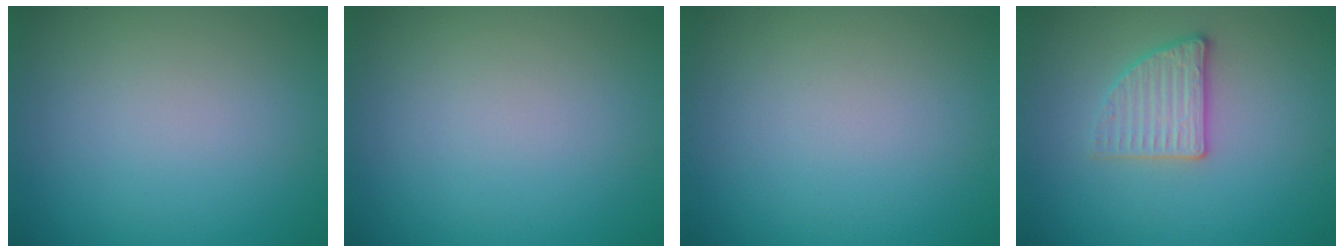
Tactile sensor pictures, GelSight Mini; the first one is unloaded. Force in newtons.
{"total": 0.0}
{"total": 0.0}
{"total": 2.7, "press": 2.6, "slide": 0.8}